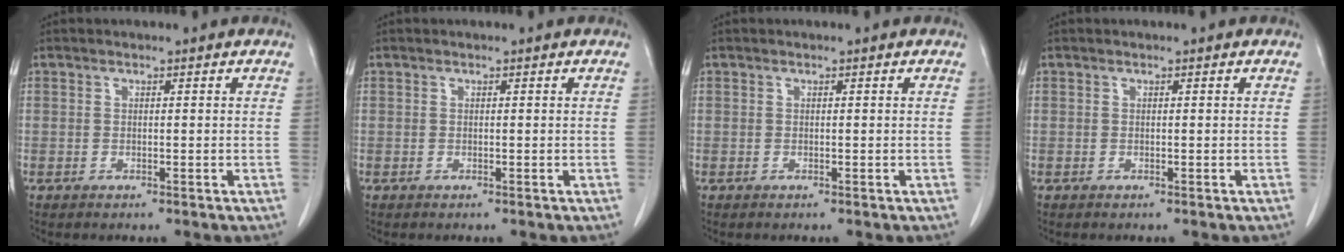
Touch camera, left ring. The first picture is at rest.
{"total": 0.0}
{"total": 0.0}
{"total": 0.0}